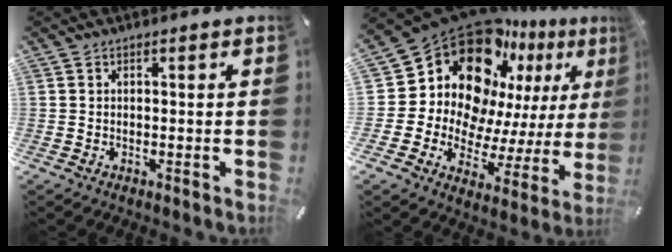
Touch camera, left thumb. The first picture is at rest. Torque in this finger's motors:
{"motor_torque": [2.69, 2.32, 0.91, 0.35, 0.16]}